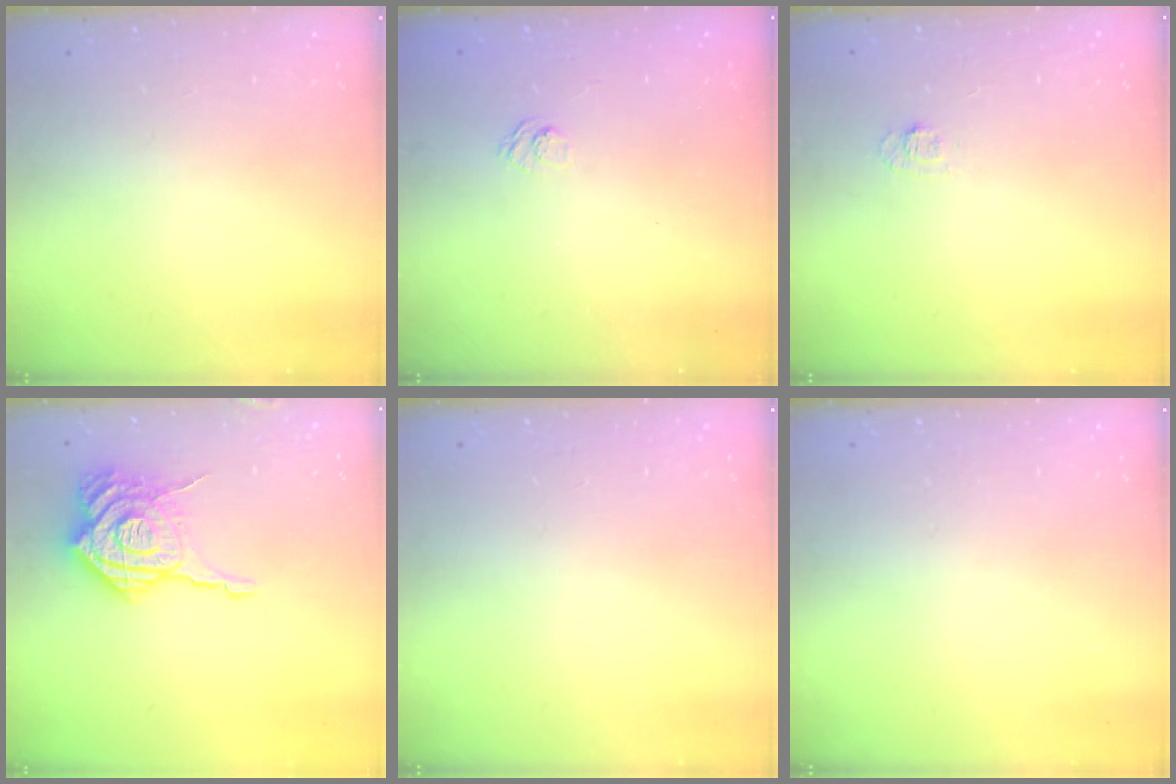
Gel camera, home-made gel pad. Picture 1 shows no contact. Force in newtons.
{"total": 2.4, "press": 2.0, "slide": 1.3}
{"total": 4.1, "press": 4.1, "slide": 0.5}
{"total": 19.3, "press": 19.2, "slide": 2.0}
{"total": 0.0}
{"total": 0.0}